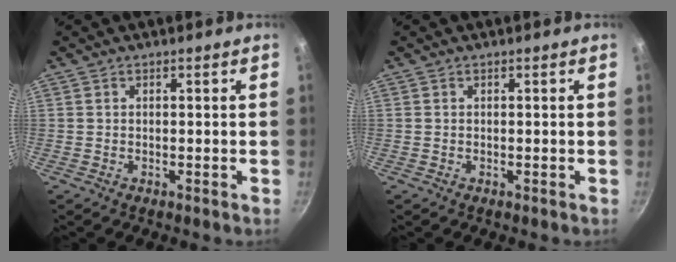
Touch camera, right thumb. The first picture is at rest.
{"total": 0.0}